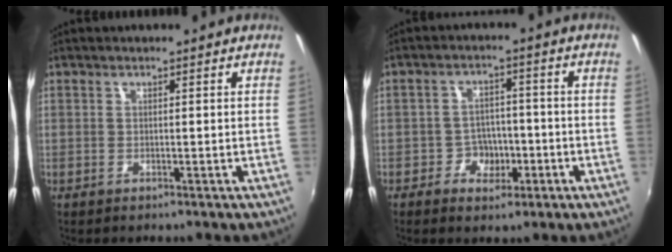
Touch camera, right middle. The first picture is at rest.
{"total": 9.7, "force": [-4.7, 6.8, 5.1], "torque": [-0.105, 0.018, -0.077]}